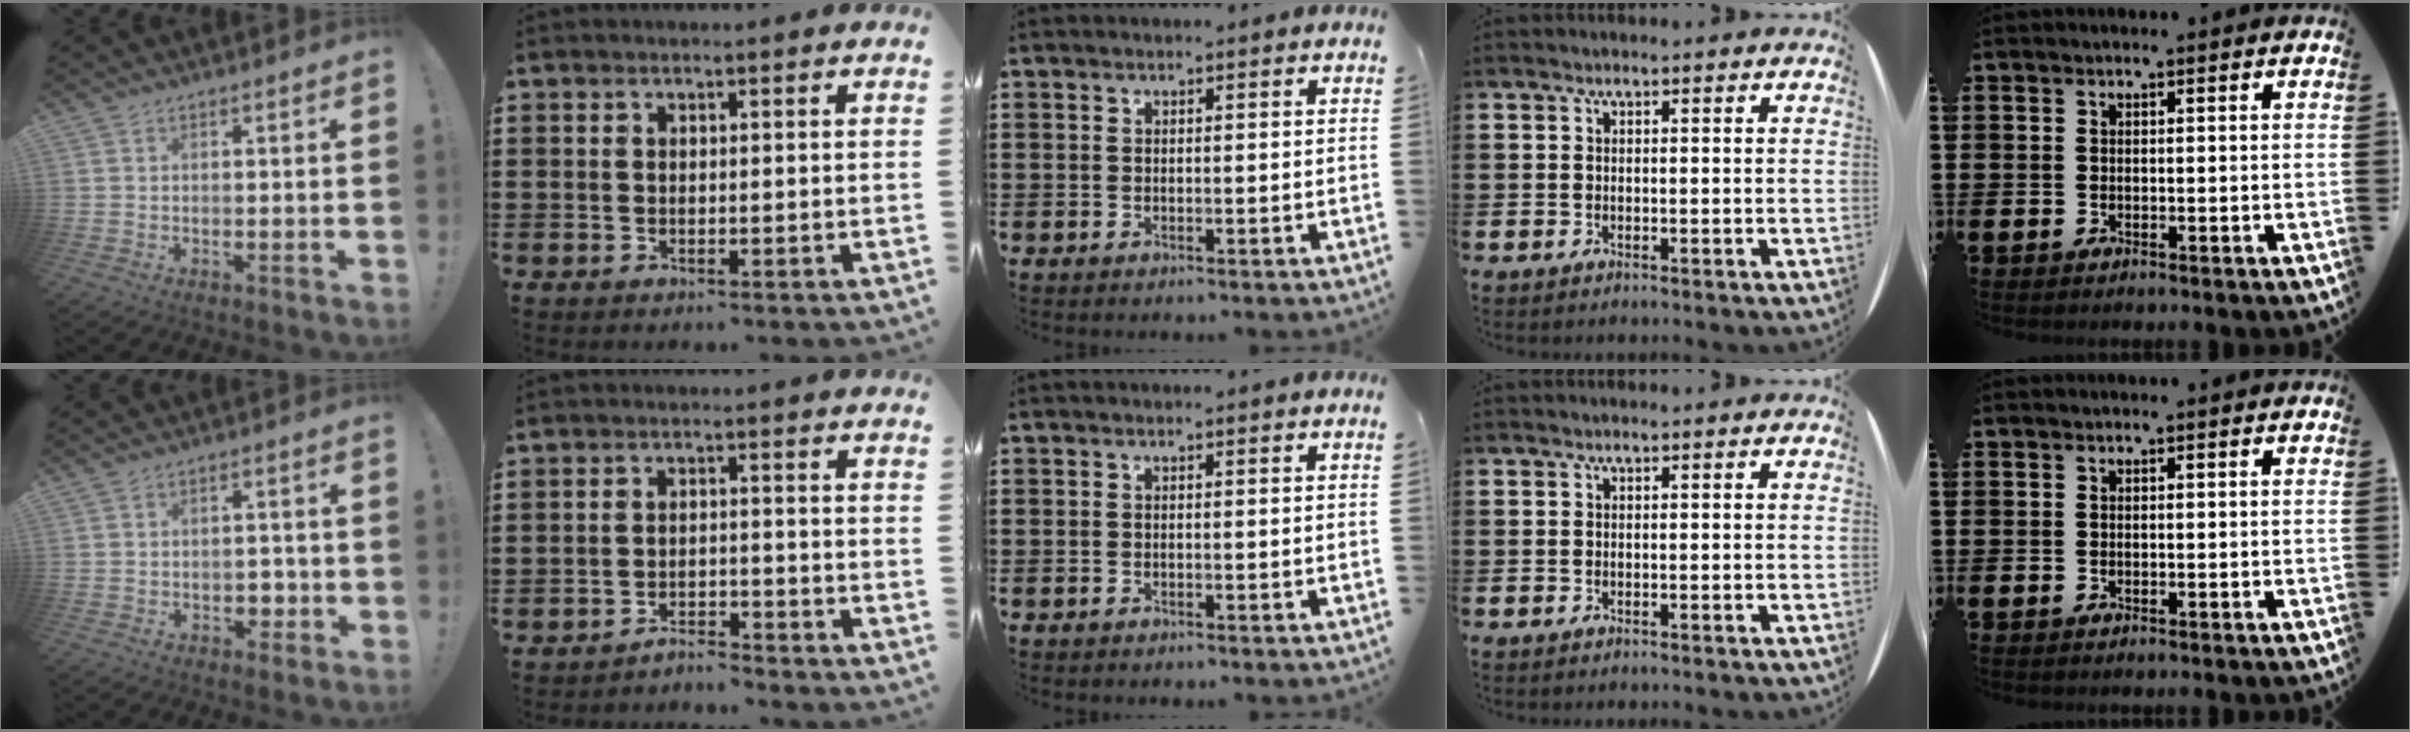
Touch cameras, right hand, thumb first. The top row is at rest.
{"thumb": {"total": 3.7, "force": [-1.1, 3.0, 1.9], "torque": [-0.015, 0.001, -0.021]}, "index": {"total": 2.6, "force": [-2.6, 0.1, -0.1], "torque": [-0.006, 0.003, -0.056]}}